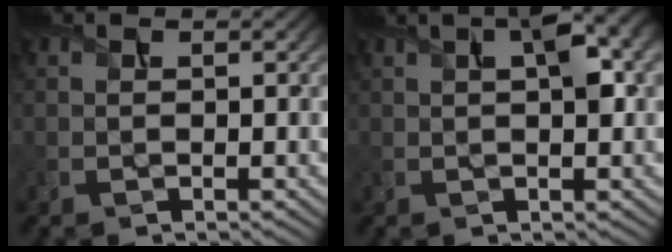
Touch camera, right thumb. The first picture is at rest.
{"total": 5.1, "force": [1.5, 1.4, 4.7], "torque": [-0.079, 0.013, 0.022]}